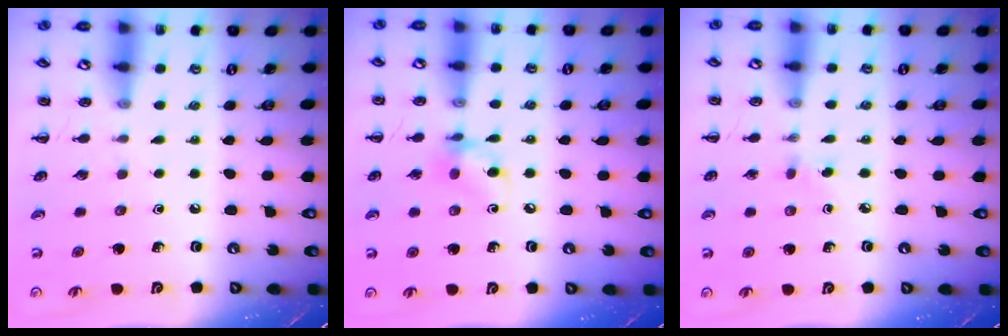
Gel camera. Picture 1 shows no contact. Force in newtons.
{"total": 7.9, "press": 7.9, "slide": 0.7}
{"total": 3.3, "press": 3.1, "slide": 1.2}